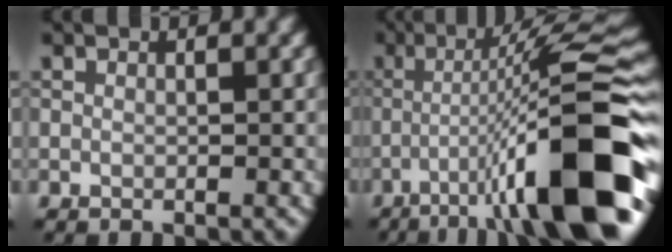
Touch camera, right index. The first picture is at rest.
{"total": 14.2, "force": [-6.0, 2.1, 12.7], "torque": [-0.187, 0.012, -0.093]}